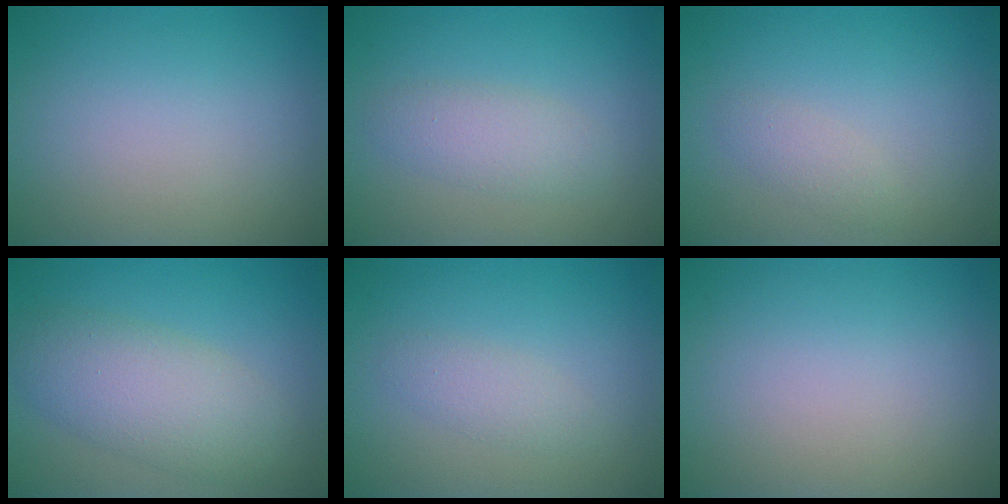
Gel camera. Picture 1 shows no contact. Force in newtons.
{"total": 2.5, "press": 2.5, "slide": 0.1}
{"total": 1.3, "press": 1.3, "slide": 0.0}
{"total": 5.6, "press": 5.6, "slide": 0.2}
{"total": 1.6, "press": 1.6, "slide": 0.0}
{"total": 0.0}